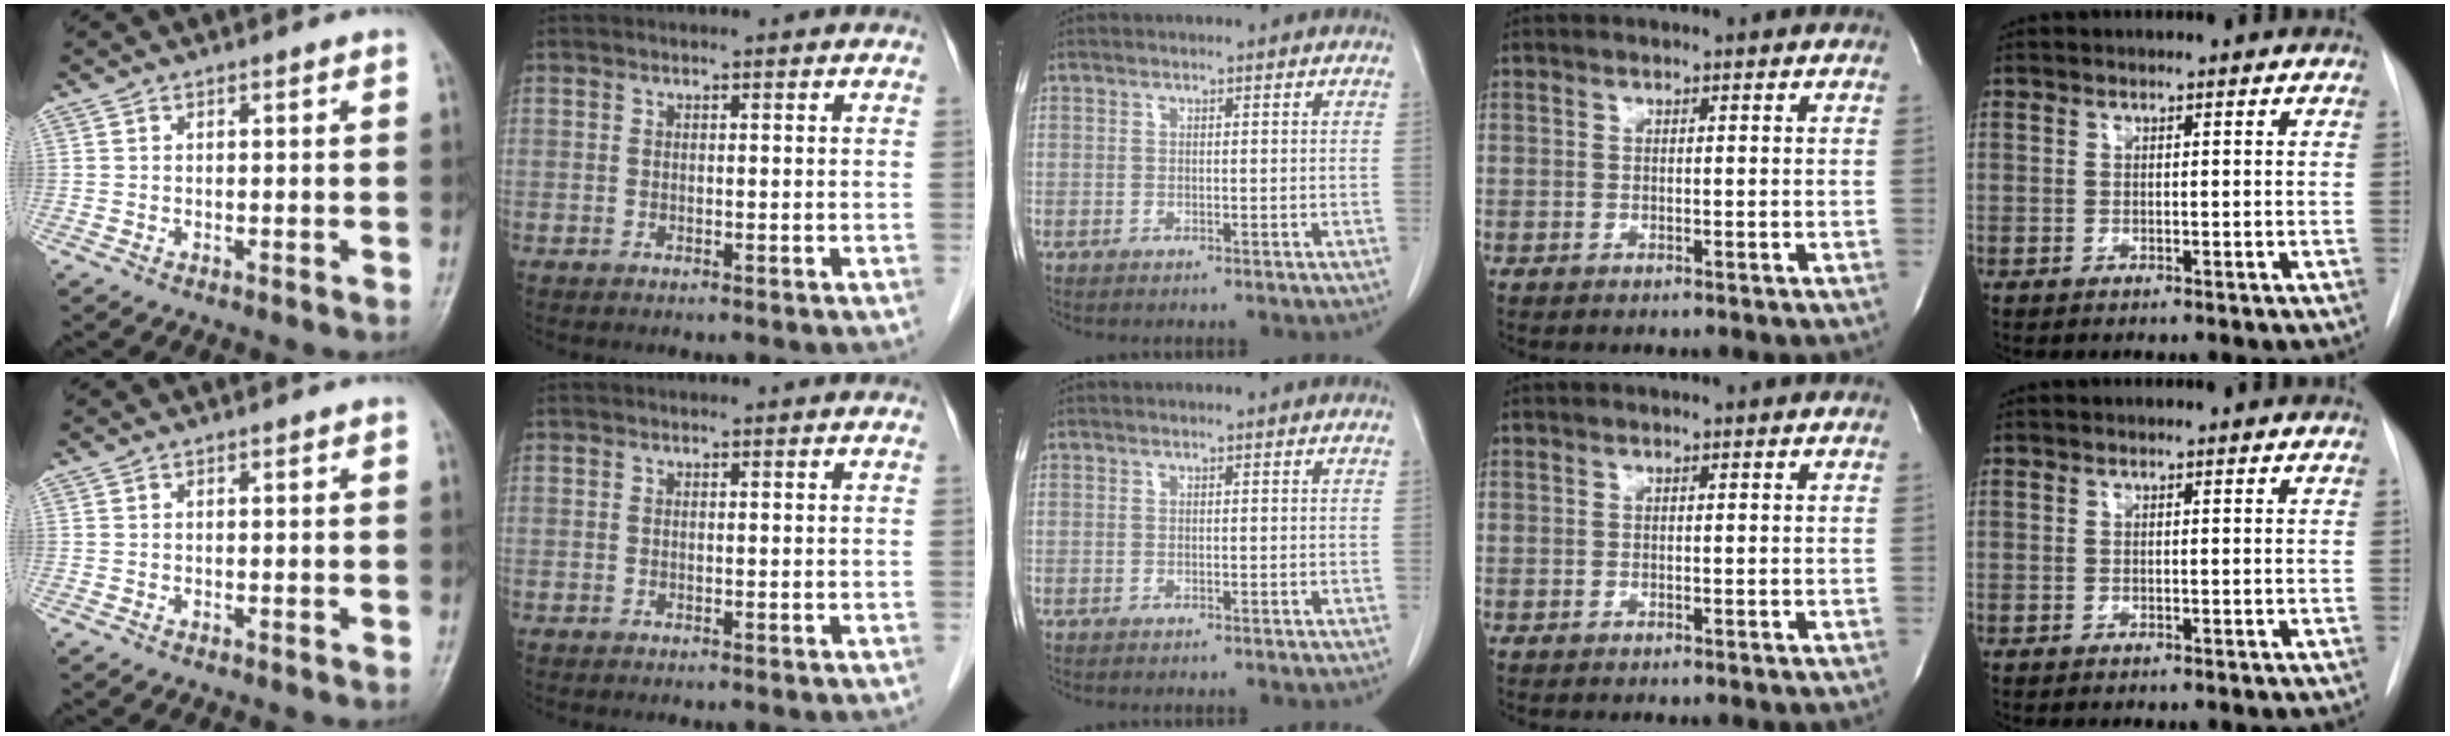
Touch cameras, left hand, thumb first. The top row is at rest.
{}